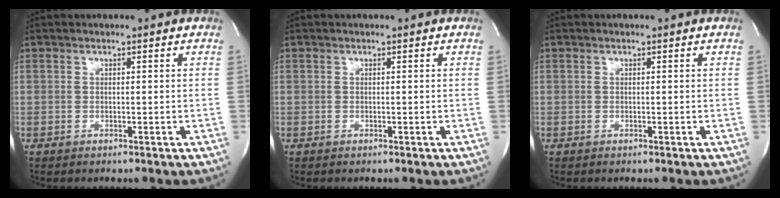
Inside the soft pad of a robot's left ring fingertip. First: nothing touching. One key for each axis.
{"total": 0.0}
{"total": 0.0}